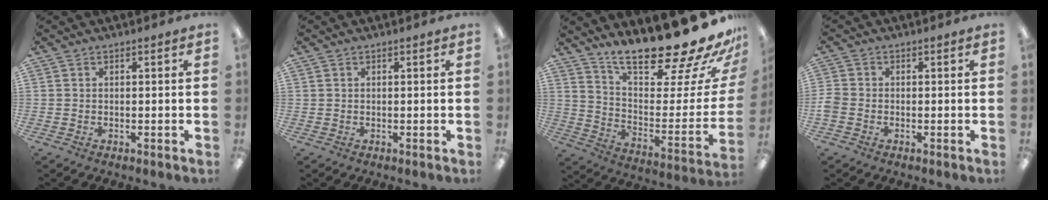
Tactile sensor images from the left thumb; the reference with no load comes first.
{"total": 0.0}
{"total": 23.3, "force": [19.5, 4.4, 11.9], "torque": [-0.162, -0.155, 0.317]}
{"total": 2.3, "force": [-0.7, 1.9, 1.2], "torque": [-0.017, 0.006, -0.012]}